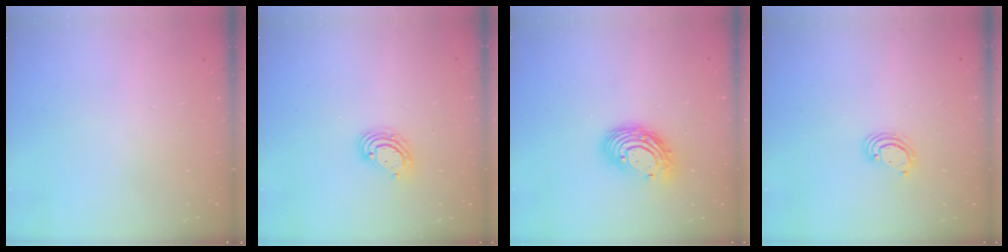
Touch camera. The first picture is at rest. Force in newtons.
{"total": 6.2, "press": 6.1, "slide": 1.0}
{"total": 12.1, "press": 12.0, "slide": 1.1}
{"total": 3.5, "press": 3.5, "slide": 0.3}